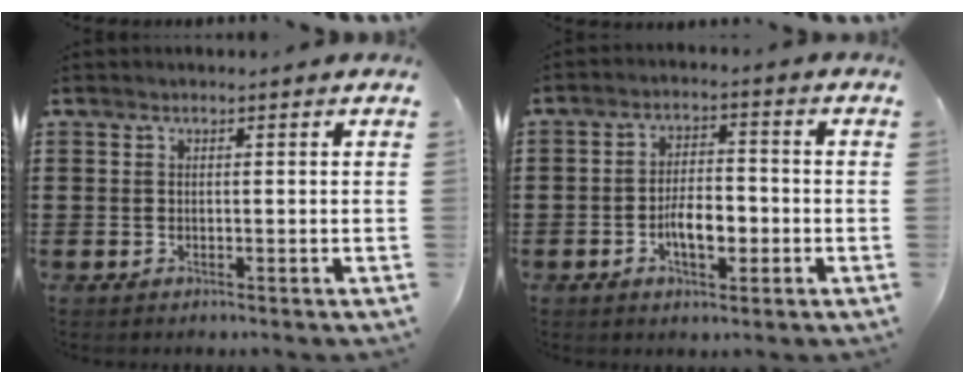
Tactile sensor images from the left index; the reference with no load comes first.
{"total": 5.5, "force": [-1.6, 2.6, 4.6], "torque": [-0.079, 0.002, -0.033]}